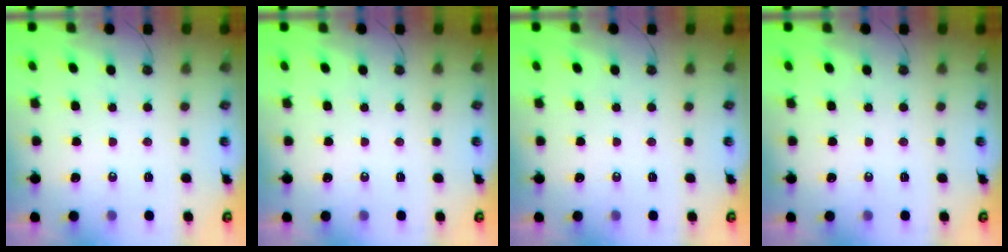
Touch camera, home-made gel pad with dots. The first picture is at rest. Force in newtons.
{"total": 0.0}
{"total": 0.0}
{"total": 0.0}